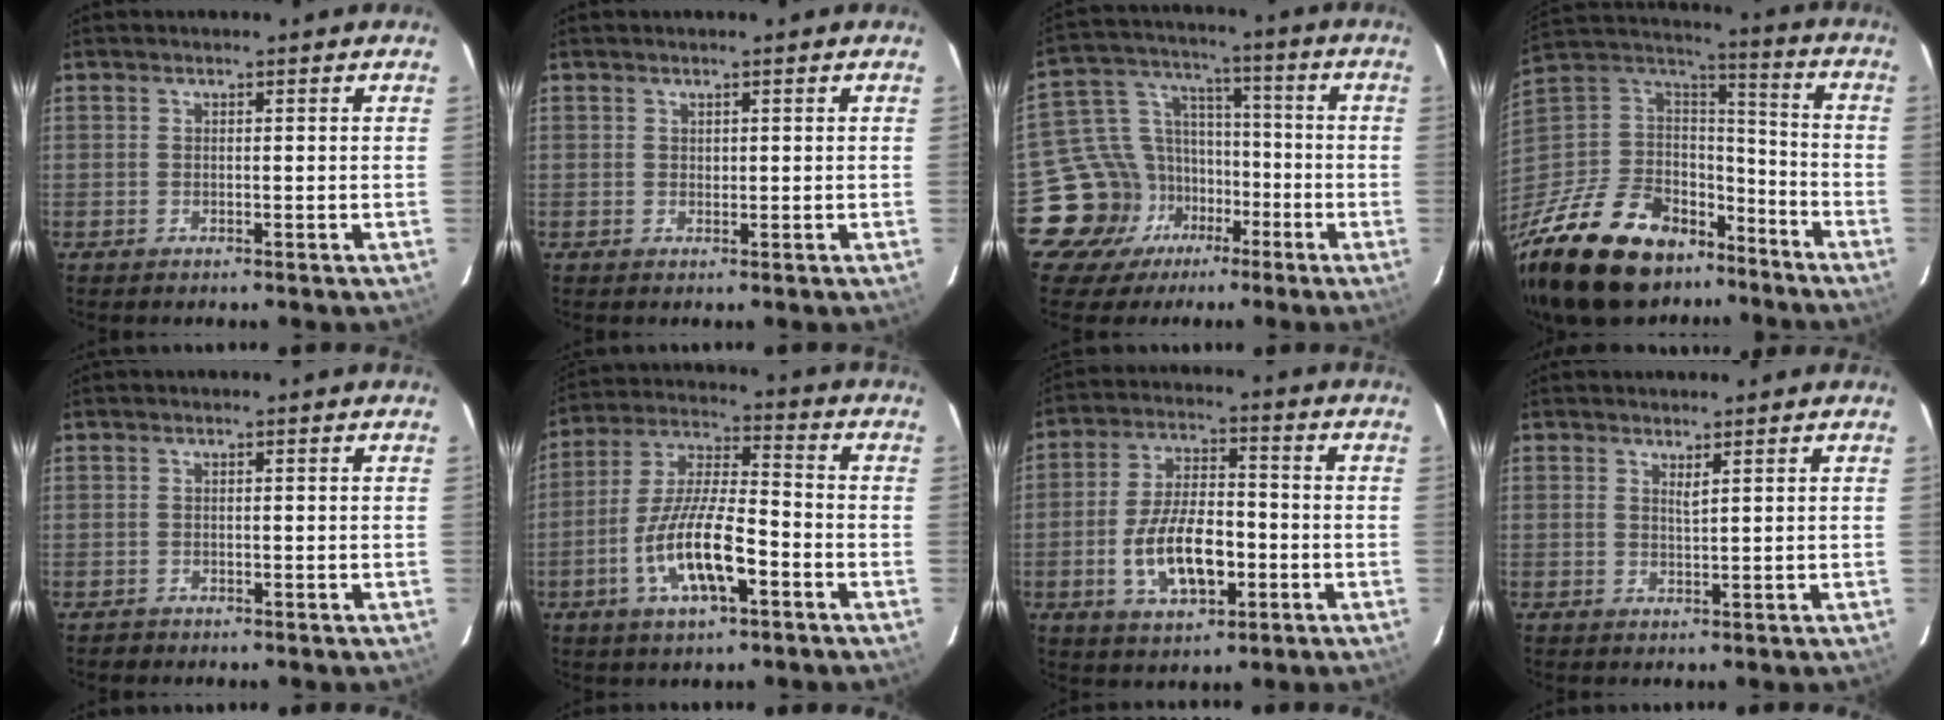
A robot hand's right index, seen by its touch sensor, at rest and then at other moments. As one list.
[{"total": 0.6, "force": [0.3, 0.4, 0.1], "torque": [-0.001, 0.003, 0.006]}, {"total": 14.1, "force": [-7.4, 11.5, 3.3], "torque": [-0.093, 0.050, -0.116]}, {"total": 28.6, "force": [-19.7, 15.6, 13.7], "torque": [-0.307, 0.018, -0.307]}, {"total": 1.0, "force": [-0.8, 0.5, -0.2], "torque": [0.001, 0.002, -0.012]}, {"total": 13.9, "force": [-5.7, 4.0, 12.1], "torque": [-0.248, -0.004, -0.104]}, {"total": 12.4, "force": [-3.5, 5.8, 10.4], "torque": [-0.204, 0.006, -0.053]}, {"total": 1.1, "force": [0.9, -0.1, 0.7], "torque": [-0.014, -0.001, 0.017]}]